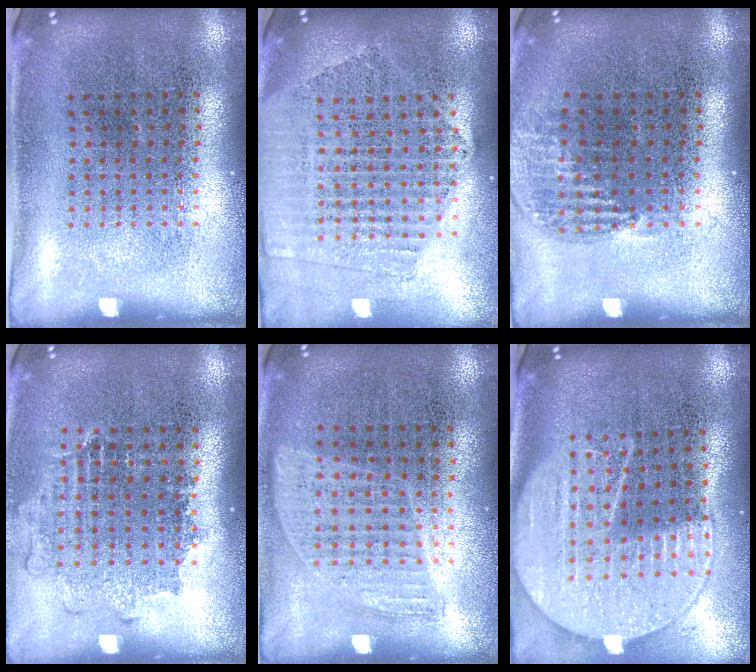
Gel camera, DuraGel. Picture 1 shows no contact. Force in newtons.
{"total": 2.1, "press": 1.9, "slide": 0.9}
{"total": 0.9, "press": 0.9, "slide": 0.2}
{"total": 1.1, "press": 1.0, "slide": 0.4}
{"total": 0.9, "press": 0.8, "slide": 0.4}
{"total": 2.0, "press": 1.8, "slide": 0.9}